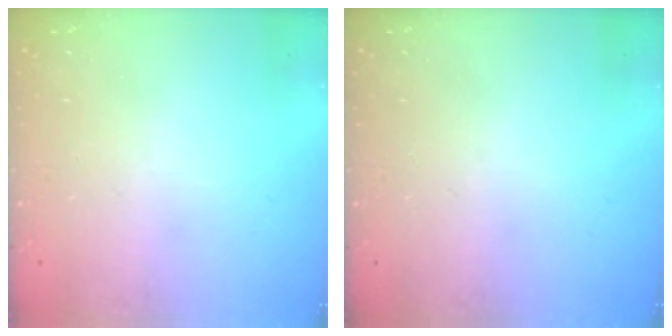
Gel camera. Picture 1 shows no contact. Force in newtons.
{"total": 0.0}